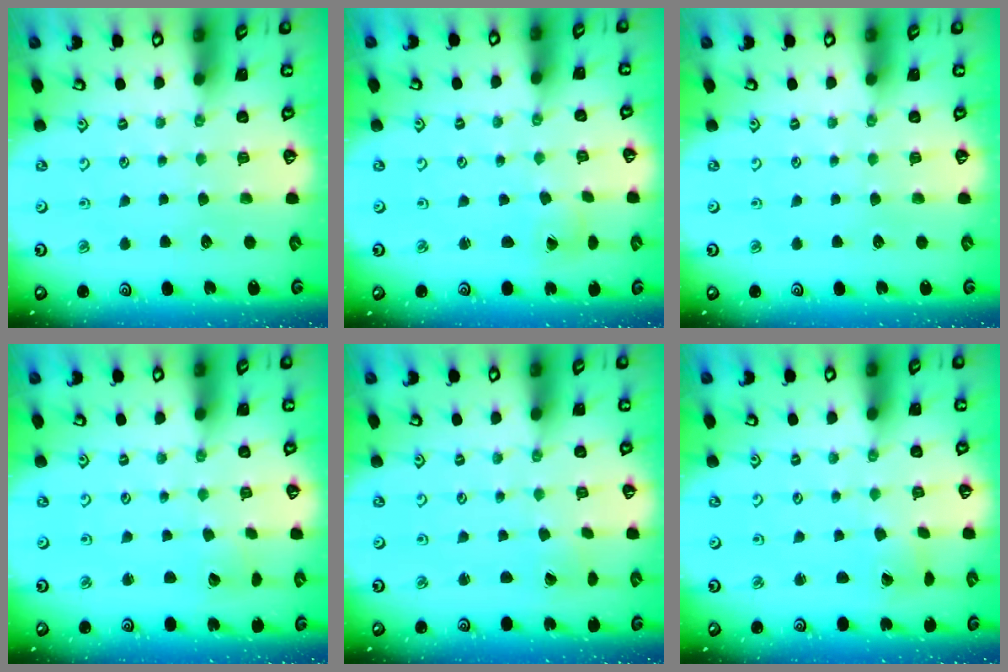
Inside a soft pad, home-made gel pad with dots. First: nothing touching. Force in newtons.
{"total": 1.8, "press": 1.8, "slide": 0.1}
{"total": 0.0}
{"total": 2.2, "press": 2.2, "slide": 0.2}
{"total": 0.0}
{"total": 1.2, "press": 1.2, "slide": 0.1}